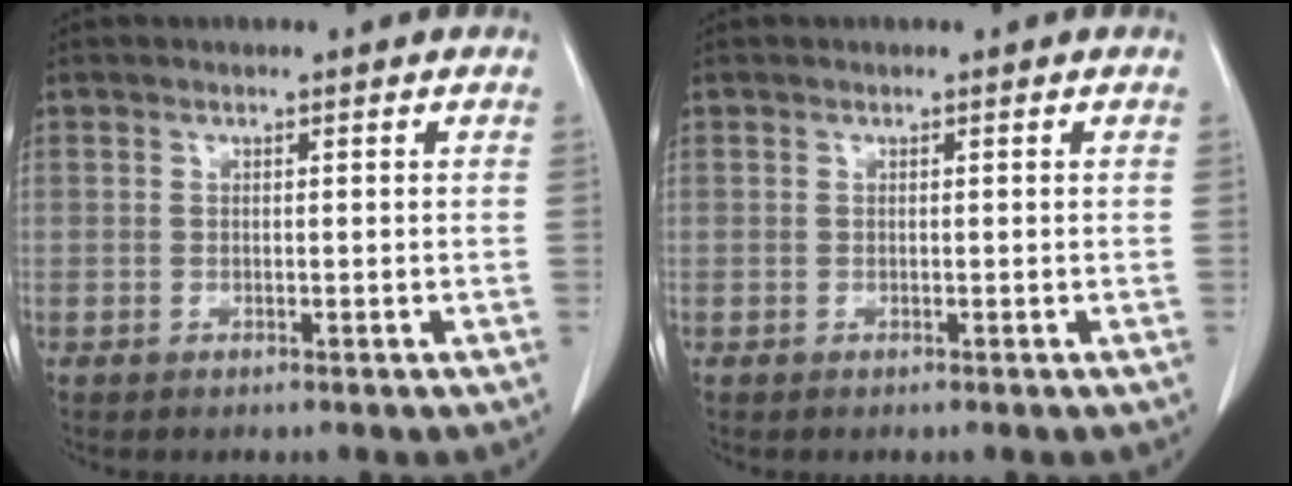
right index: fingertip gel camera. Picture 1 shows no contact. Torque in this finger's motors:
{"motor_torque": [0.00, 0.00, 0.03, 0.00]}